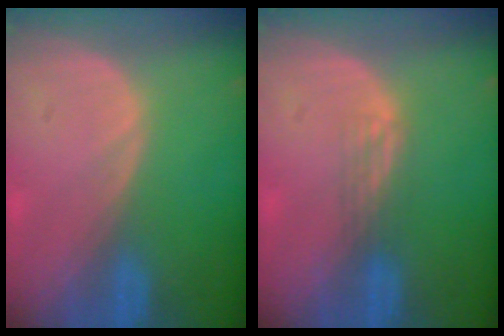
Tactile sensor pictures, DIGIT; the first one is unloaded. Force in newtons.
{"total": 2.1, "press": 1.6, "slide": 1.3}